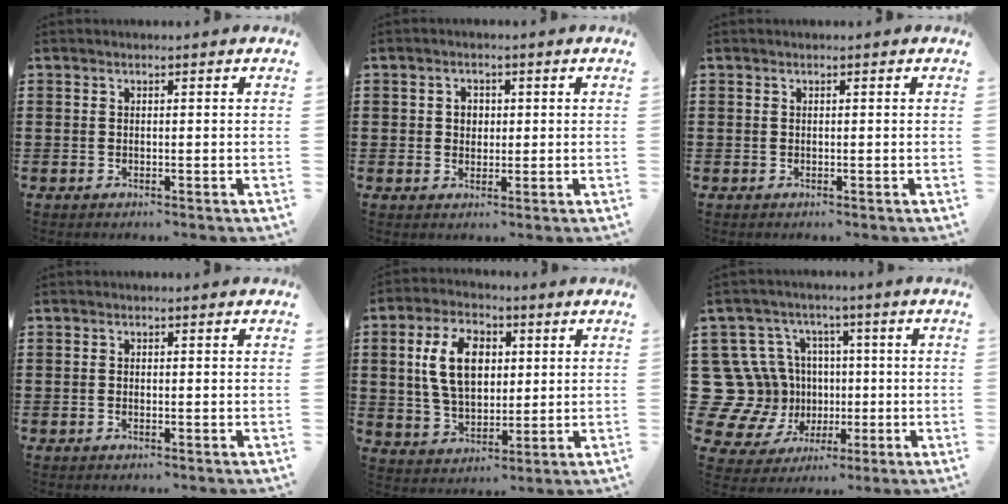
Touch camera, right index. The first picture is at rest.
{"total": 2.1, "force": [0.2, 1.9, 0.9], "torque": [-0.024, 0.011, 0.001]}
{"total": 0.0}
{"total": 0.6, "force": [-0.4, 0.1, 0.4], "torque": [-0.010, -0.005, -0.005]}
{"total": 10.1, "force": [1.9, 6.3, 7.7], "torque": [-0.174, 0.011, 0.027]}
{"total": 14.0, "force": [0.2, 13.6, 3.1], "torque": [-0.130, -0.016, 0.039]}